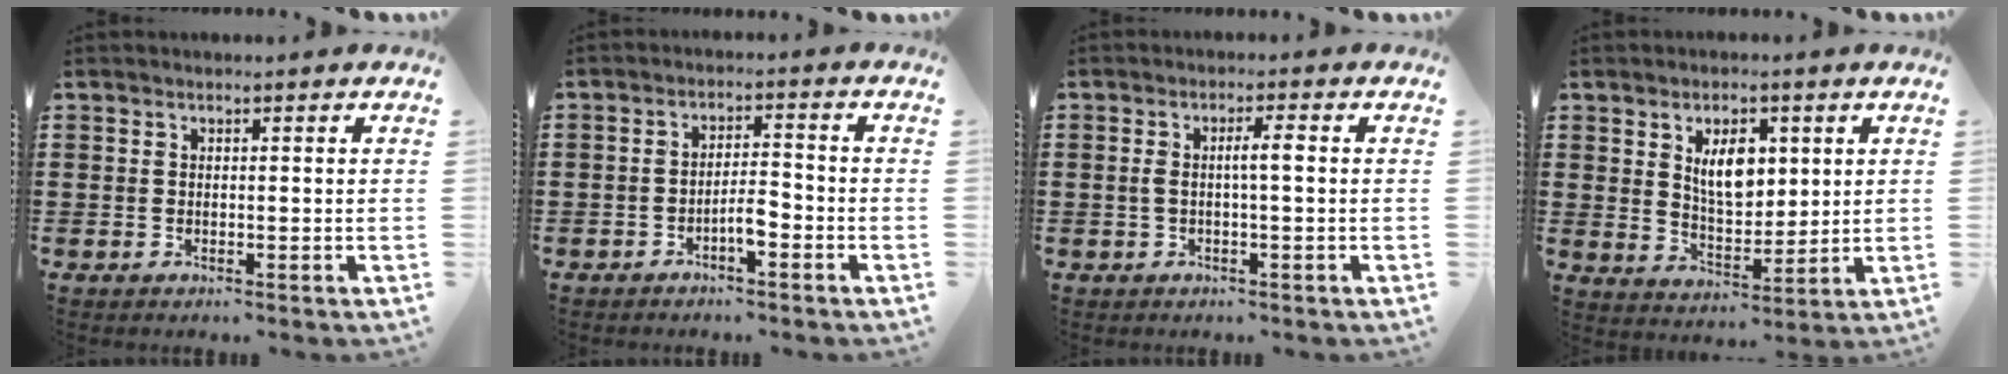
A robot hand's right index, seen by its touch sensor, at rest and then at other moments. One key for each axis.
{"total": 3.7, "fx": -2.0, "fy": 0.9, "fz": 3.0, "tx": -0.060, "ty": 0.004, "tz": -0.039}
{"total": 3.0, "fx": -0.1, "fy": 0.3, "fz": 2.9, "tx": -0.055, "ty": 0.003, "tz": -0.006}
{"total": 6.9, "fx": 2.3, "fy": 3.8, "fz": 5.2, "tx": -0.092, "ty": 0.003, "tz": 0.035}